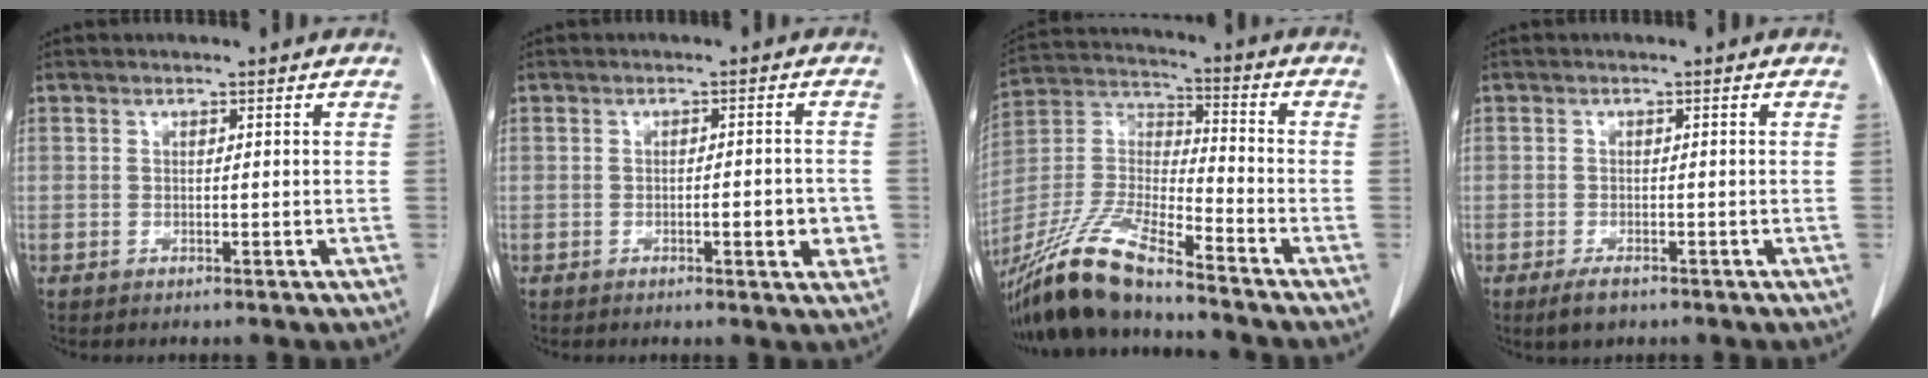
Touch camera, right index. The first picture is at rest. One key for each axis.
{"total": 4.3, "fx": -1.2, "fy": 1.0, "fz": 4.0, "tx": -0.053, "ty": -0.001, "tz": -0.013}
{"total": 15.9, "fx": -13.3, "fy": 1.6, "fz": 8.7, "tx": -0.187, "ty": -0.013, "tz": -0.253}
{"total": 2.8, "fx": -1.9, "fy": 1.2, "fz": 1.7, "tx": -0.036, "ty": -0.005, "tz": -0.026}